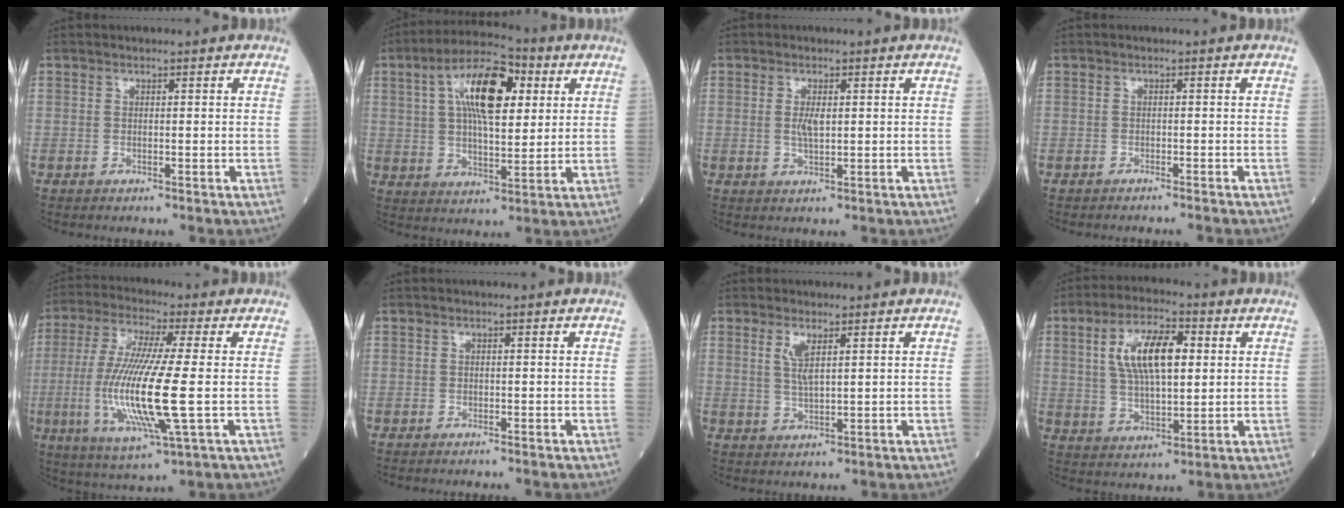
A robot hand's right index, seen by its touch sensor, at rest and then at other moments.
{"total": 13.3, "force": [4.3, 4.8, 11.6], "torque": [-0.211, 0.026, 0.071]}
{"total": 2.5, "force": [0.4, 0.7, 2.4], "torque": [-0.047, -0.003, 0.008]}
{"total": 2.5, "force": [-2.5, -0.1, 0.6], "torque": [-0.007, -0.002, -0.032]}
{"total": 15.8, "force": [-2.1, 1.0, 15.7], "torque": [-0.332, -0.020, -0.042]}
{"total": 1.0, "force": [-1.0, -0.1, 0.3], "torque": [-0.002, 0.000, -0.014]}
{"total": 3.2, "force": [1.4, 0.5, 2.8], "torque": [-0.061, -0.004, 0.031]}
{"total": 11.0, "force": [2.9, 4.0, 9.9], "torque": [-0.193, 0.013, 0.053]}